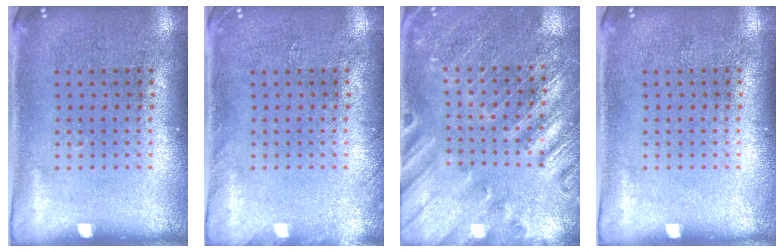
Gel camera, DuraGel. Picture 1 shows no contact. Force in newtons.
{"total": 0.9, "press": 0.8, "slide": 0.2}
{"total": 2.5, "press": 2.5, "slide": 0.2}
{"total": 0.0}